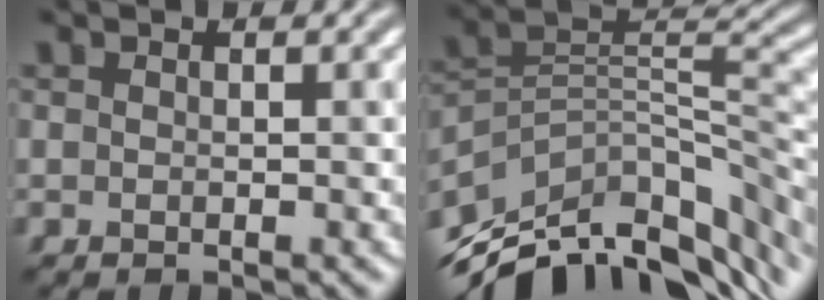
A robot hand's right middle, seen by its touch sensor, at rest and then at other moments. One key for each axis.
{"total": 12.2, "fx": -7.8, "fy": 6.2, "fz": 7.1, "tx": -0.149, "ty": 0.006, "tz": -0.136}